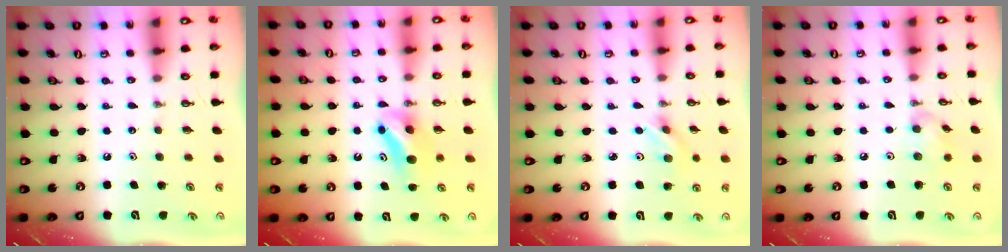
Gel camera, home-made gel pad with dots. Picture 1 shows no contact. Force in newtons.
{"total": 7.0, "press": 6.9, "slide": 0.8}
{"total": 2.9, "press": 2.8, "slide": 0.8}
{"total": 7.8, "press": 7.8, "slide": 0.2}